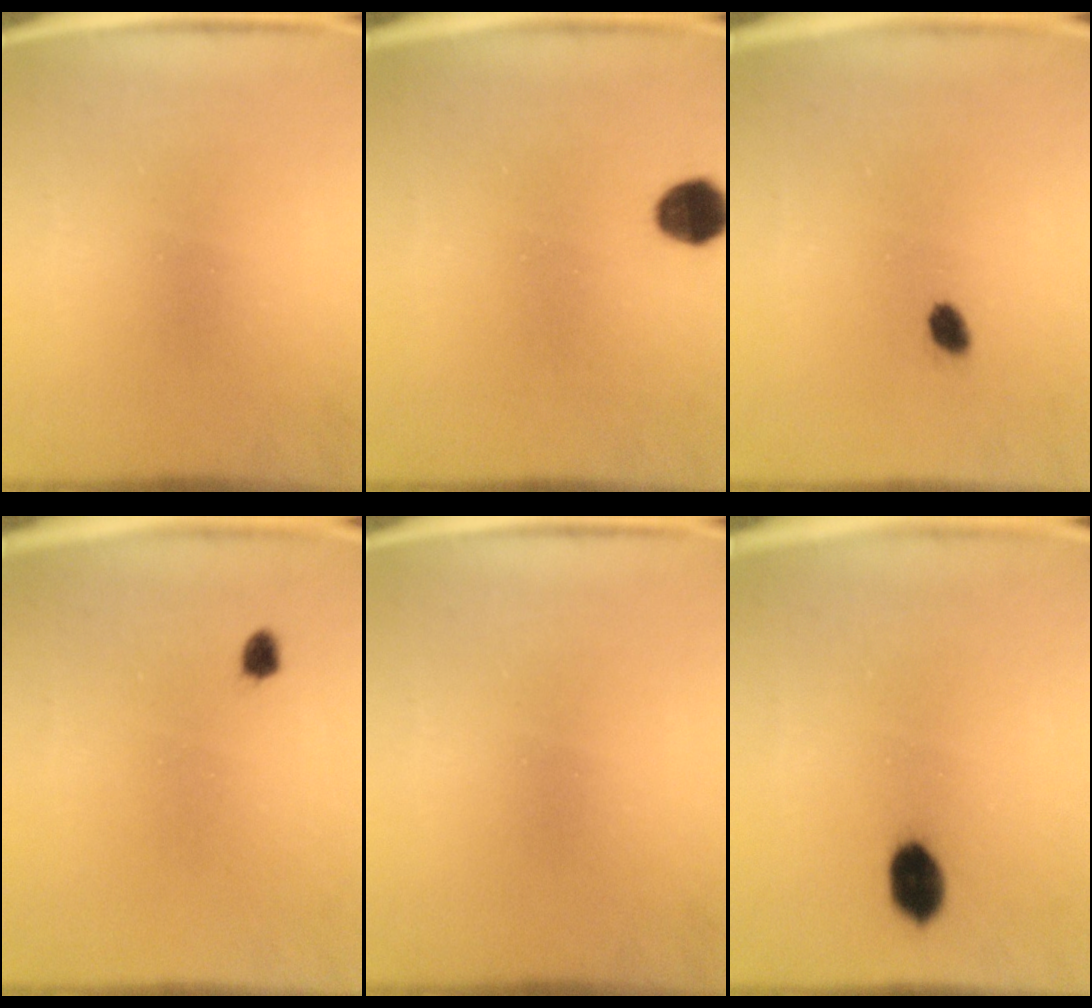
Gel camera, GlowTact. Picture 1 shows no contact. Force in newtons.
{"total": 5.9}
{"total": 2.0}
{"total": 1.2}
{"total": 0.0}
{"total": 6.1}